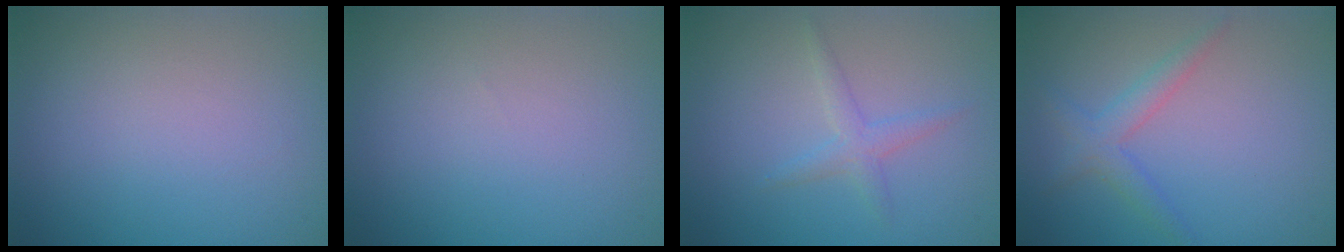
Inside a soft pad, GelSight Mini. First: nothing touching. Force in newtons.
{"total": 0.0}
{"total": 1.6, "press": 1.6, "slide": 0.1}
{"total": 2.2, "press": 2.2, "slide": 0.1}